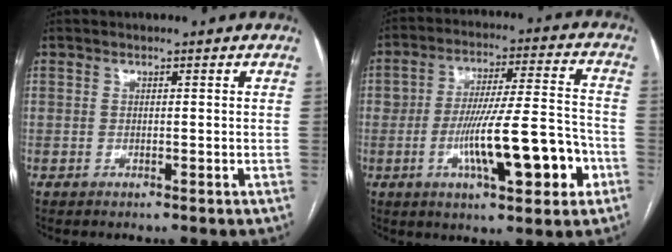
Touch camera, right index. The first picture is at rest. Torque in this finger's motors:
{"motor_torque": [1.46, -0.66, 0.39, 0.08]}